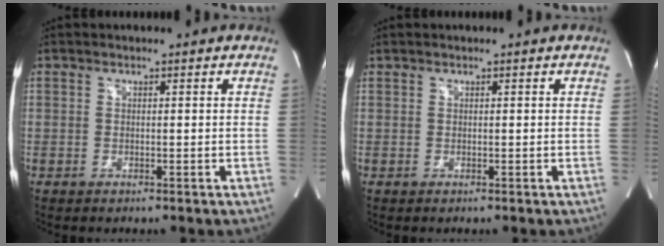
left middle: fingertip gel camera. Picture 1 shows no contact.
{"total": 0.0}